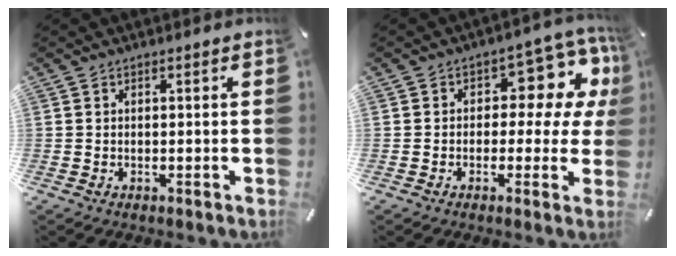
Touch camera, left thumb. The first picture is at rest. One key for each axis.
{"total": 11.3, "fx": 3.8, "fy": 6.9, "fz": 8.1, "tx": -0.098, "ty": -0.029, "tz": 0.063}